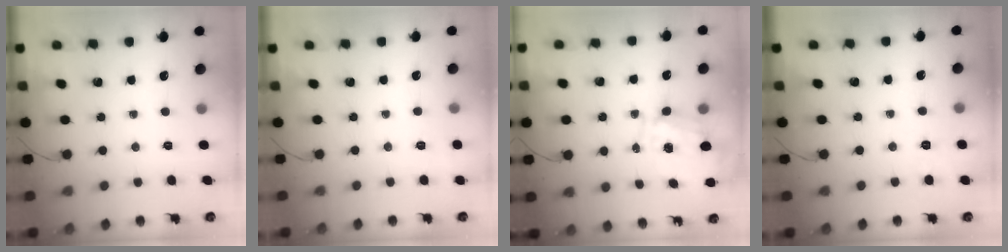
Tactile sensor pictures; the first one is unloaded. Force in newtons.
{"total": 6.4, "press": 6.1, "slide": 1.9}
{"total": 1.3, "press": 1.2, "slide": 0.4}
{"total": 2.9, "press": 2.3, "slide": 1.9}